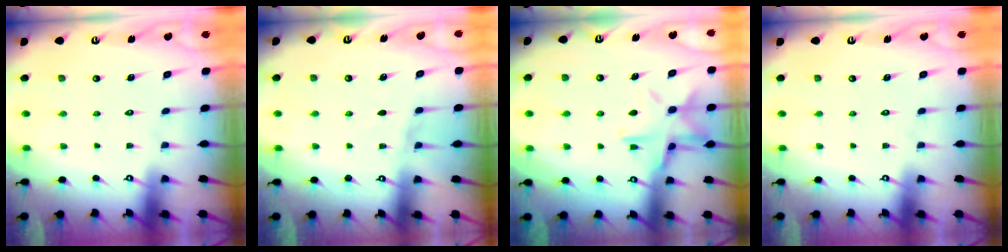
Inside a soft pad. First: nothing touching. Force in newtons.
{"total": 4.2, "press": 4.2, "slide": 0.4}
{"total": 13.8, "press": 13.7, "slide": 0.9}
{"total": 0.0}